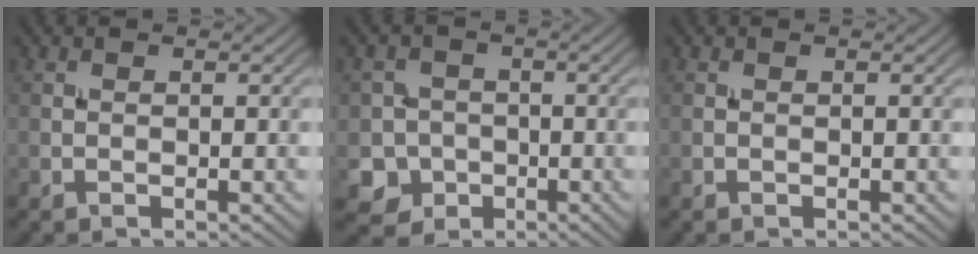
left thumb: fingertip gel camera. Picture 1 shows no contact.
{"total": 6.1, "force": [-1.9, 5.7, 0.9], "torque": [-0.025, -0.009, -0.066]}
{"total": 0.0}